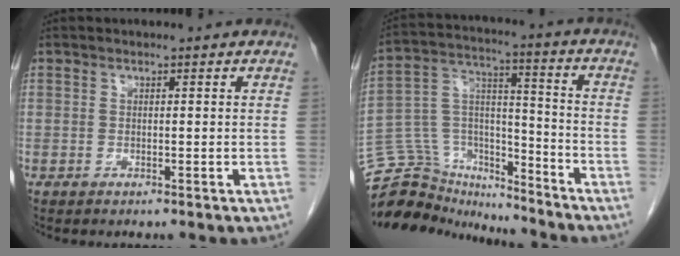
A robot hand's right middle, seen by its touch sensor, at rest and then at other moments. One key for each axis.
{"total": 16.8, "fx": -15.9, "fy": 5.0, "fz": 2.4, "tx": -0.051, "ty": 0.066, "tz": -0.265}